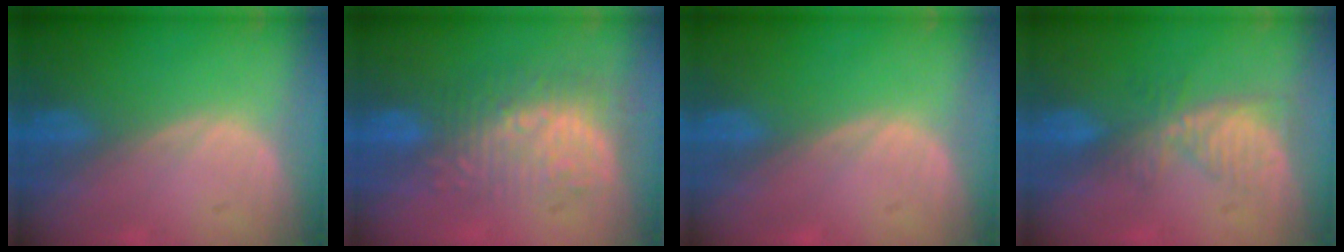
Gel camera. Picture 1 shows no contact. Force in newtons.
{"total": 9.9, "press": 8.7, "slide": 4.8}
{"total": 0.0}
{"total": 5.3, "press": 5.0, "slide": 1.8}